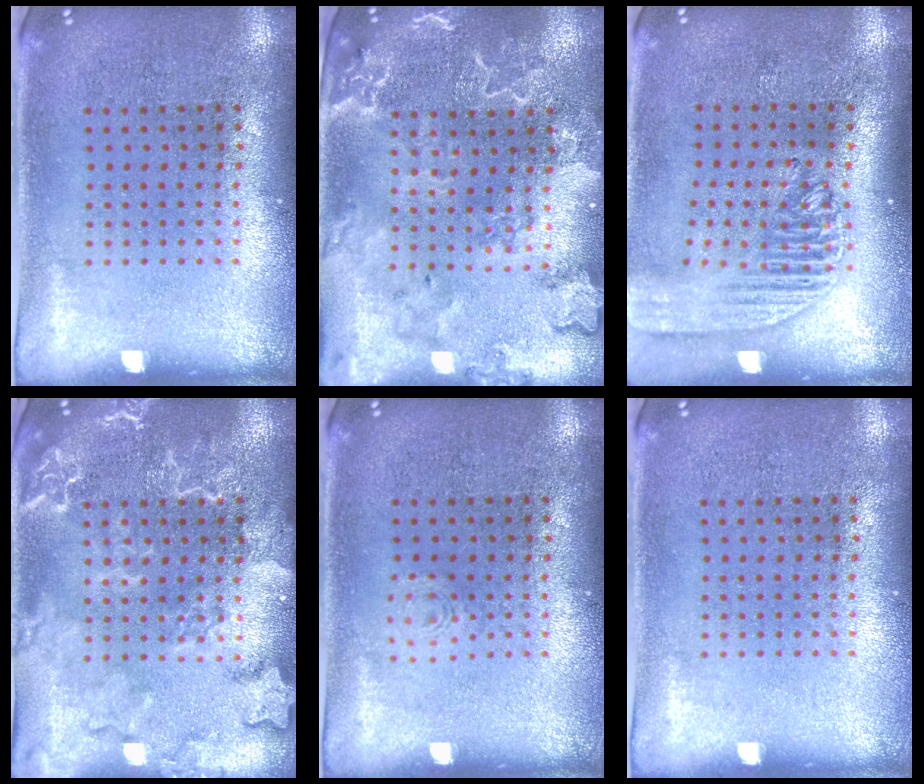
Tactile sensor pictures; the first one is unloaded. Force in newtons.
{"total": 2.7, "press": 2.6, "slide": 0.8}
{"total": 2.0, "press": 1.7, "slide": 1.1}
{"total": 2.3, "press": 2.3, "slide": 0.2}
{"total": 0.7, "press": 0.7, "slide": 0.1}
{"total": 0.0}